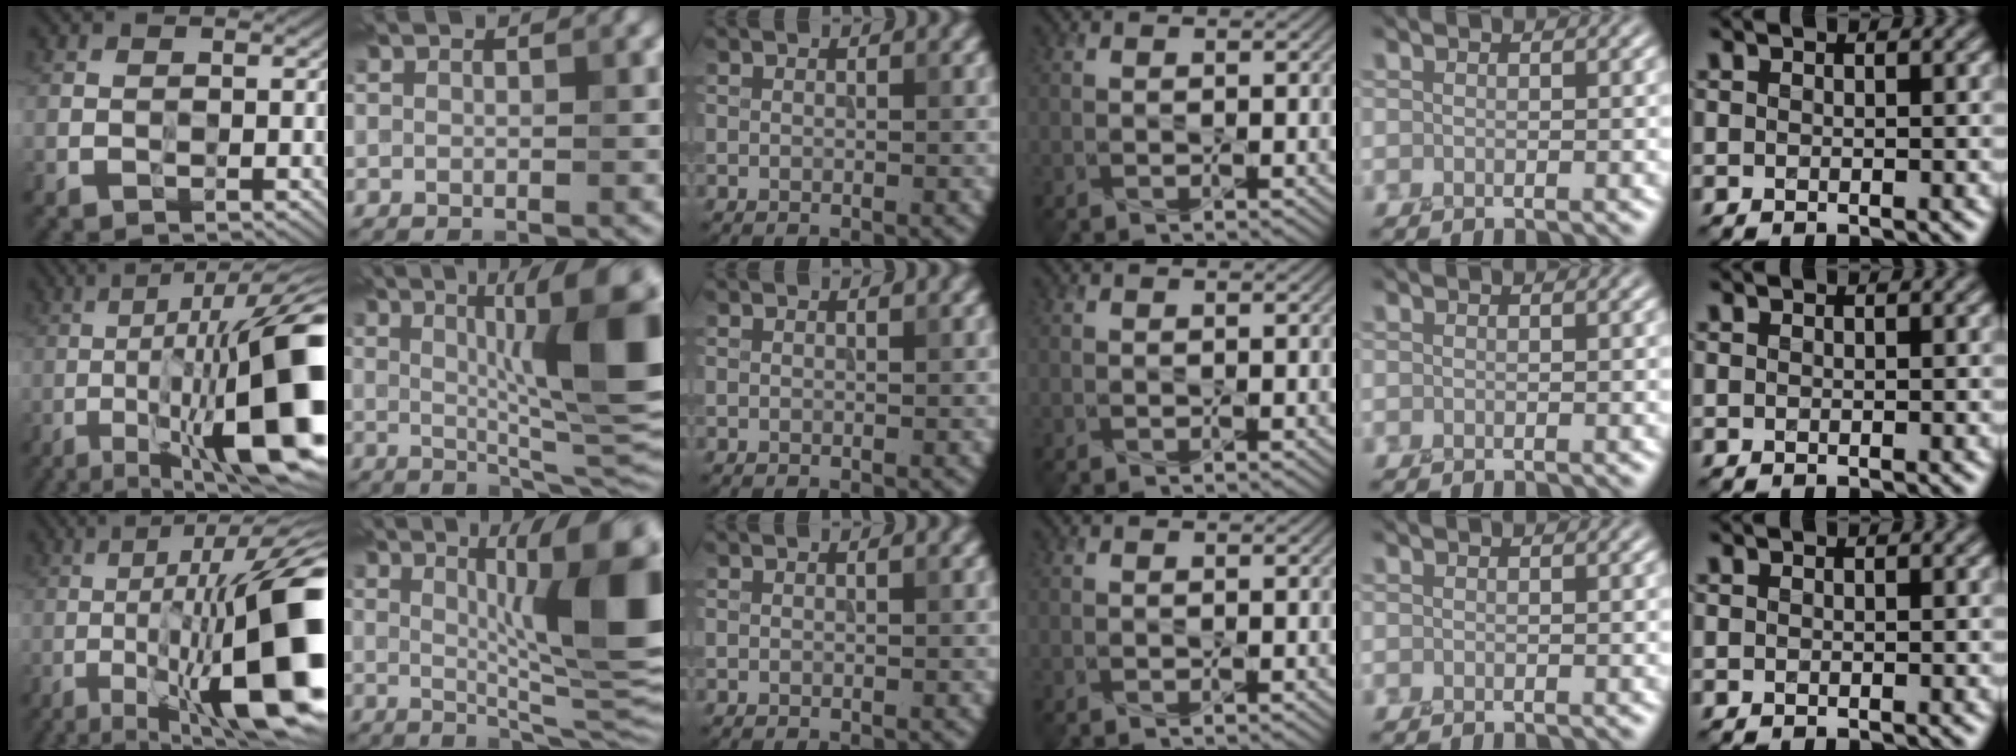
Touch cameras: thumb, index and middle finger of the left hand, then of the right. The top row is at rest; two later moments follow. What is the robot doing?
{"motion": "press", "object": "grip strengthener"}